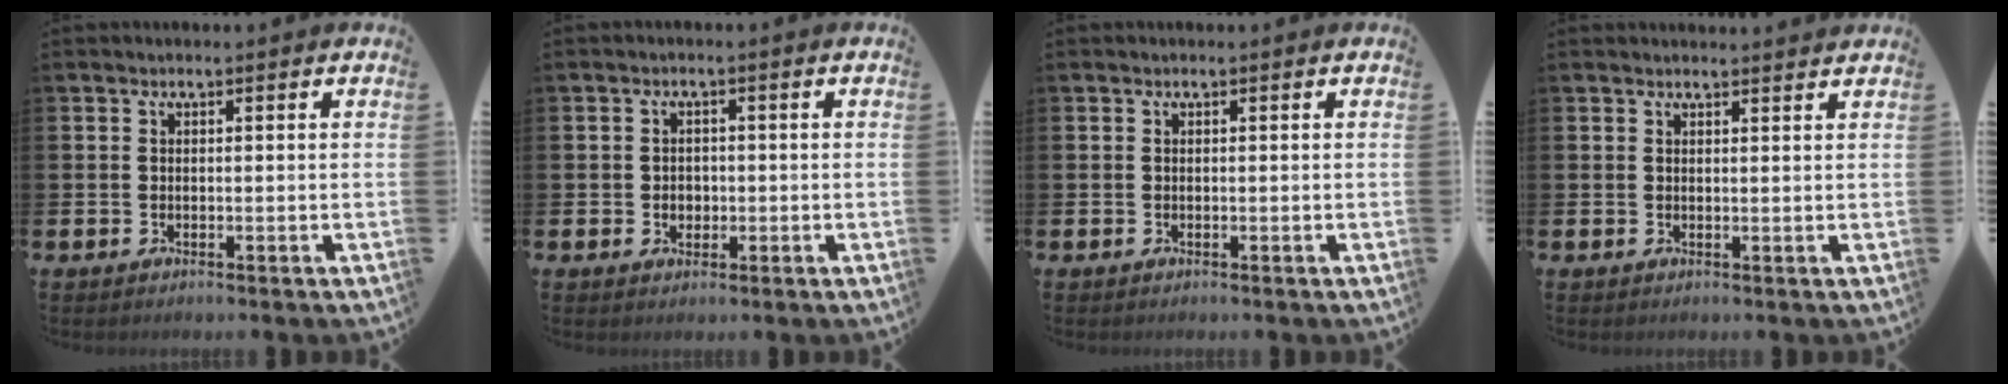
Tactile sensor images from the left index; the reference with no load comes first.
{"total": 1.9, "force": [-0.2, 1.7, 0.8], "torque": [-0.006, 0.004, -0.011]}
{"total": 0.0}
{"total": 1.3, "force": [1.3, 0.0, 0.0], "torque": [0.009, -0.009, 0.022]}